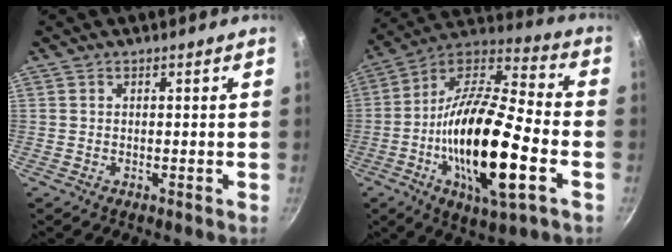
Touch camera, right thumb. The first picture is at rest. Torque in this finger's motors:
{"motor_torque": [0.34, 1.23, 2.17, -0.60, 0.67]}